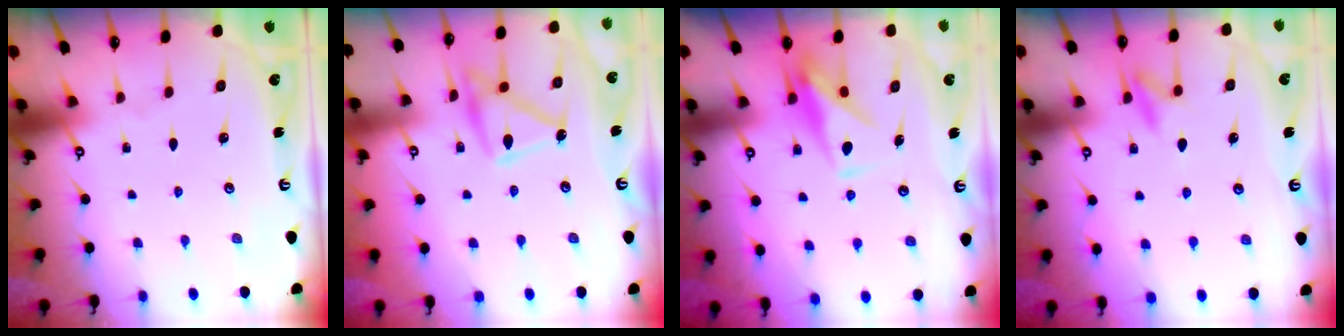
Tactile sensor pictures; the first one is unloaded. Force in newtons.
{"total": 14.7, "press": 14.7, "slide": 0.4}
{"total": 7.7, "press": 7.7, "slide": 0.2}
{"total": 8.3, "press": 8.3, "slide": 0.9}